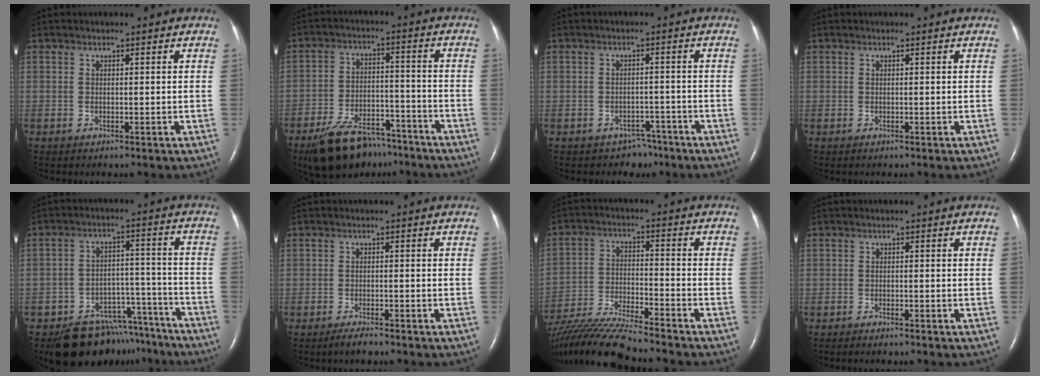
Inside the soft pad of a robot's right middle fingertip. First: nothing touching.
{"total": 12.6, "force": [-10.0, 5.1, 5.8], "torque": [-0.100, 0.005, -0.162]}
{"total": 3.5, "force": [-2.7, 2.3, -0.2], "torque": [0.004, 0.014, -0.033]}
{"total": 0.0}
{"total": 14.0, "force": [-11.8, 6.6, 3.5], "torque": [-0.032, 0.038, -0.165]}
{"total": 2.1, "force": [-1.8, 0.1, 1.2], "torque": [-0.032, -0.006, -0.032]}
{"total": 15.3, "force": [-13.9, -0.4, 6.5], "torque": [-0.128, -0.021, -0.249]}
{"total": 1.6, "force": [-1.4, 0.0, 0.9], "torque": [-0.017, -0.002, -0.019]}